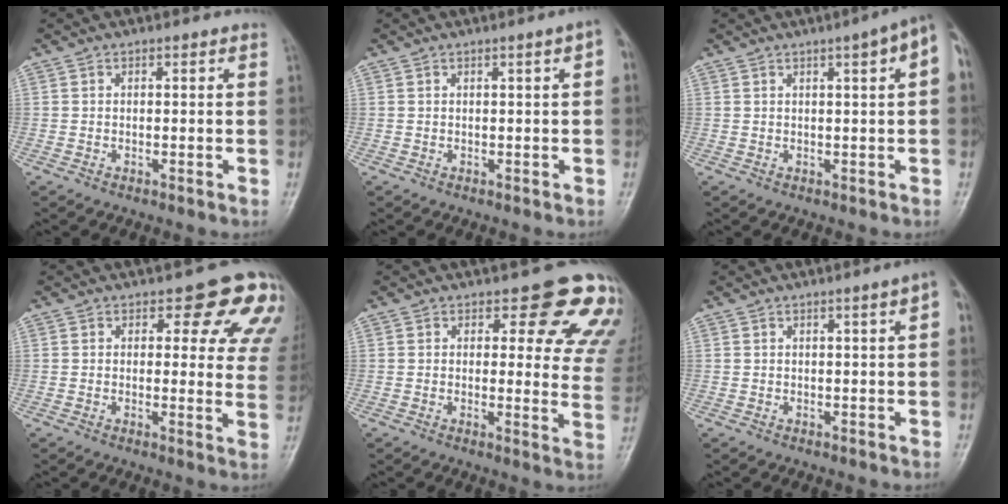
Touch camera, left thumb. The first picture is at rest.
{"total": 2.2, "force": [0.3, 0.2, 2.1], "torque": [-0.019, 0.006, 0.000]}
{"total": 5.7, "force": [1.7, 0.9, 5.4], "torque": [-0.061, 0.016, 0.016]}
{"total": 11.5, "force": [7.3, 5.5, 7.1], "torque": [-0.024, -0.033, 0.060]}
{"total": 12.6, "force": [9.6, 5.1, 6.4], "torque": [-0.010, -0.060, 0.081]}
{"total": 2.5, "force": [0.5, 0.1, 2.5], "torque": [-0.024, 0.007, 0.004]}